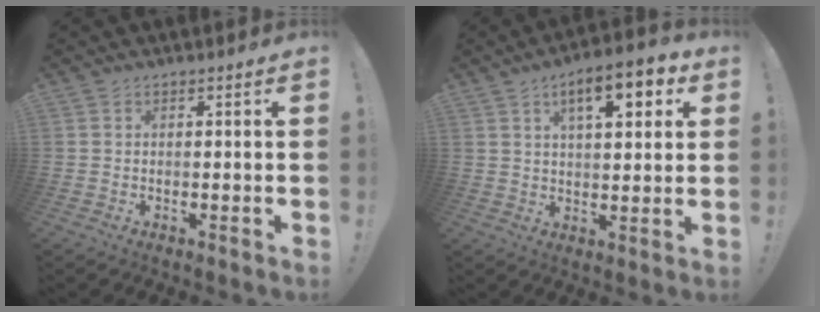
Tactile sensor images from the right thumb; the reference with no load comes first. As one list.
[{"total": 11.2, "force": [4.8, 4.3, 9.2], "torque": [-0.126, -0.013, 0.073]}]